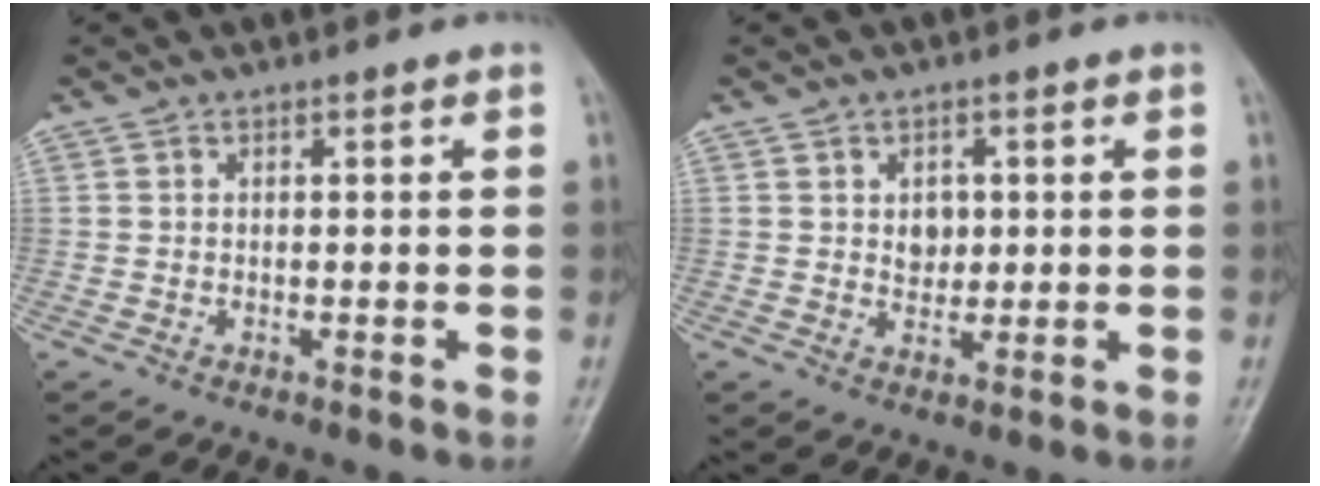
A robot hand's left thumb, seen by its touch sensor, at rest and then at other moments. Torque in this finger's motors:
{"motor_torque": [0.06, 0.06, 0.06, -0.02, 0.00]}